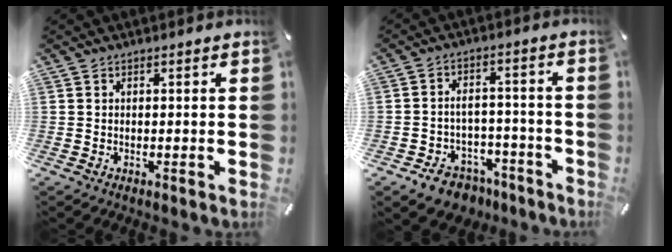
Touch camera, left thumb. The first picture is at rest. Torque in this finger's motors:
{"motor_torque": [0.23, 0.61, 0.21, 0.18, 0.10]}